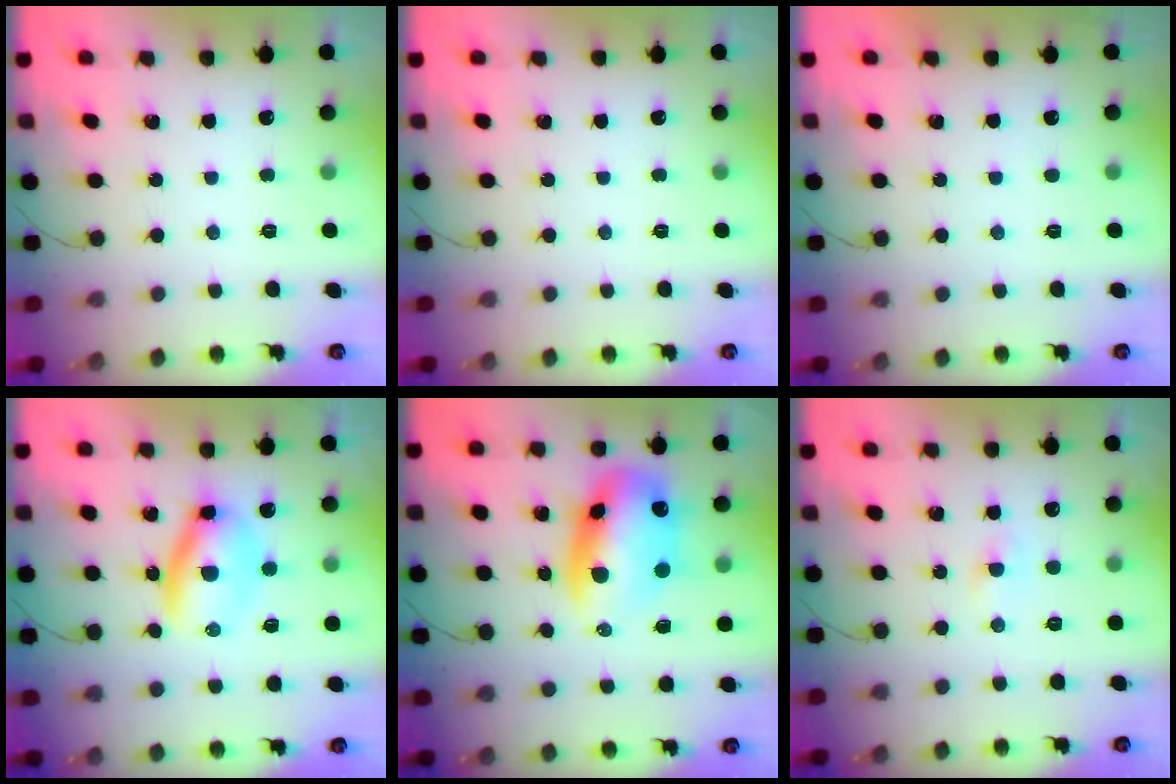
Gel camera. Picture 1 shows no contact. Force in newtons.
{"total": 0.0}
{"total": 1.0, "press": 0.9, "slide": 0.2}
{"total": 6.7, "press": 6.5, "slide": 1.7}
{"total": 13.9, "press": 13.4, "slide": 3.6}
{"total": 0.0}